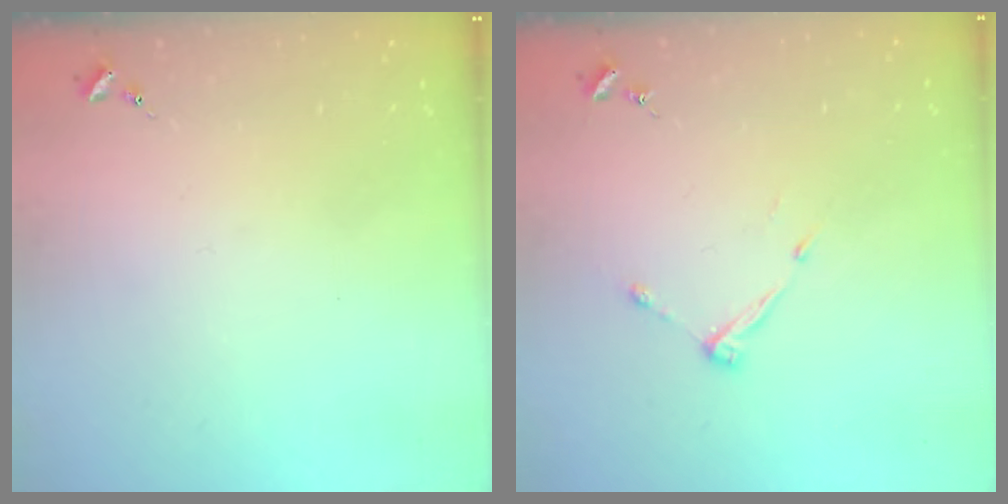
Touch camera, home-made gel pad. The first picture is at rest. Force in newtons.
{"total": 5.5, "press": 5.5, "slide": 0.7}